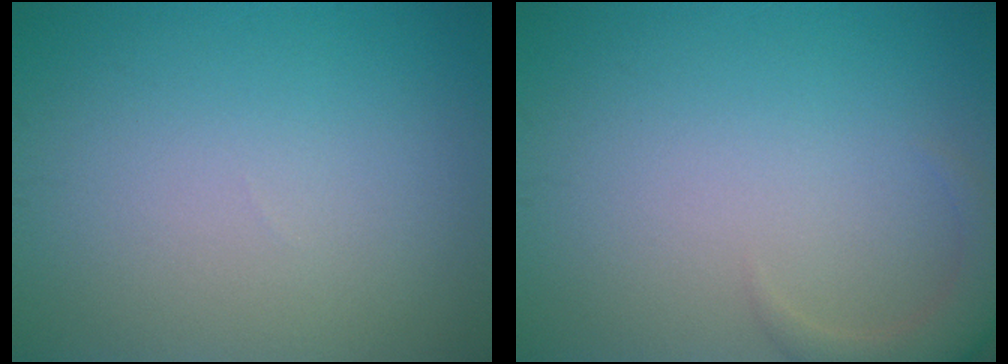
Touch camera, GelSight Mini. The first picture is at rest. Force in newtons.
{"total": 2.6, "press": 2.6, "slide": 0.3}